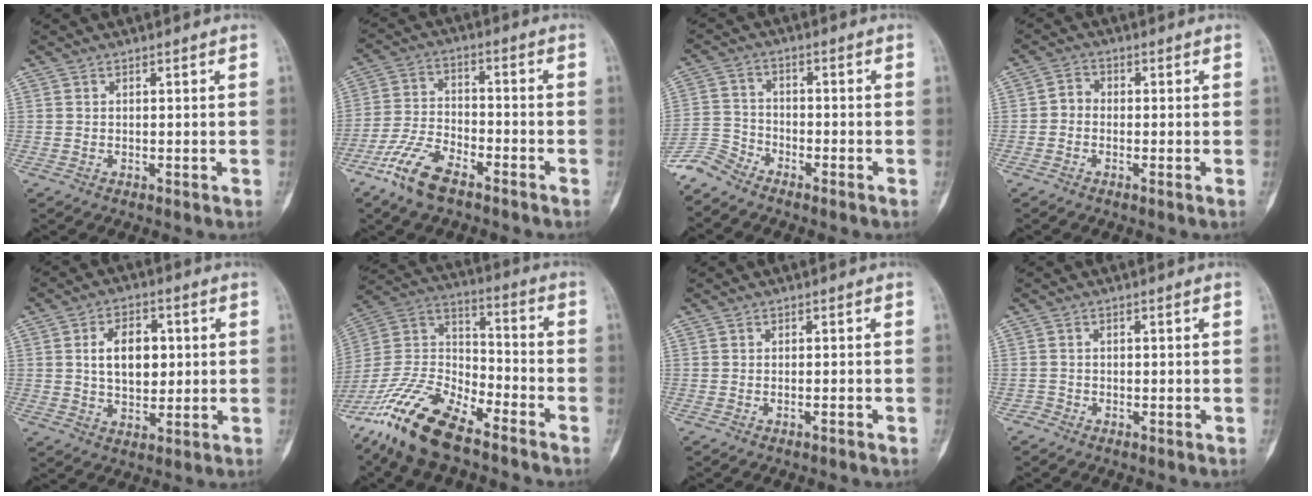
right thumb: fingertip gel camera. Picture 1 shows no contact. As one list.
[{"total": 10.2, "force": [-6.9, 3.9, 6.4], "torque": [-0.142, 0.032, -0.137]}, {"total": 5.4, "force": [-5.2, 1.3, 0.9], "torque": [-0.025, 0.016, -0.113]}, {"total": 2.4, "force": [-0.8, 1.6, 1.7], "torque": [-0.023, 0.005, -0.030]}, {"total": 9.6, "force": [1.6, 6.2, 7.1], "torque": [-0.087, 0.002, 0.029]}, {"total": 18.9, "force": [-13.8, 6.5, 11.2], "torque": [-0.230, 0.063, -0.262]}, {"total": 0.7, "force": [-0.5, 0.0, 0.5], "torque": [-0.014, 0.007, -0.003]}, {"total": 1.1, "force": [-0.7, 0.7, -0.3], "torque": [0.016, 0.006, -0.022]}]